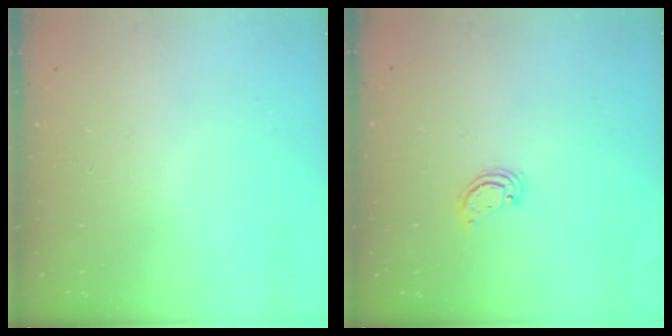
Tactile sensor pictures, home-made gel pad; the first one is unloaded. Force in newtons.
{"total": 2.6, "press": 2.6, "slide": 0.3}